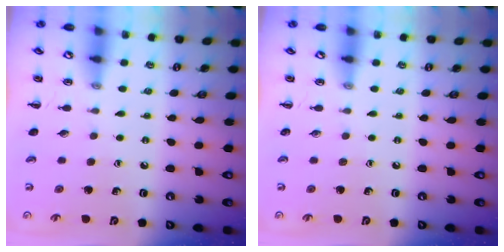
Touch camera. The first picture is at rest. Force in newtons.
{"total": 0.0}